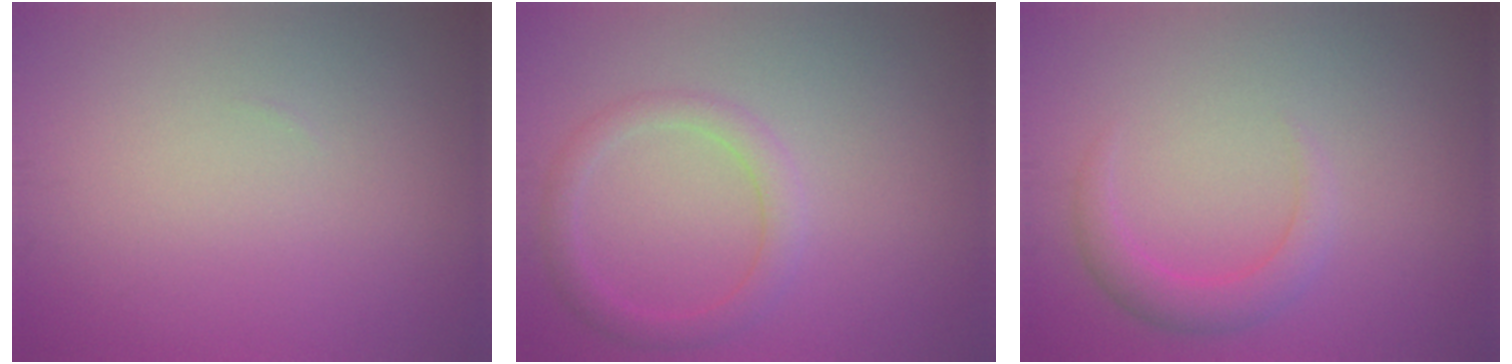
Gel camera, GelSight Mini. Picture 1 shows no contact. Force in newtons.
{"total": 2.4, "press": 2.4, "slide": 0.1}
{"total": 2.5, "press": 2.5, "slide": 0.1}